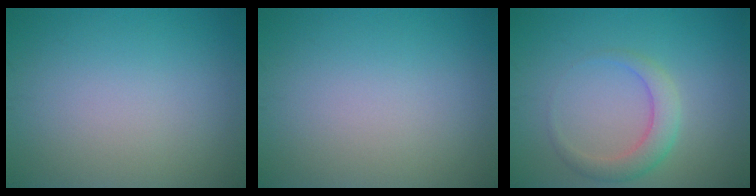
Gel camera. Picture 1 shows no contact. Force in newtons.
{"total": 0.0}
{"total": 2.9, "press": 2.9, "slide": 0.1}